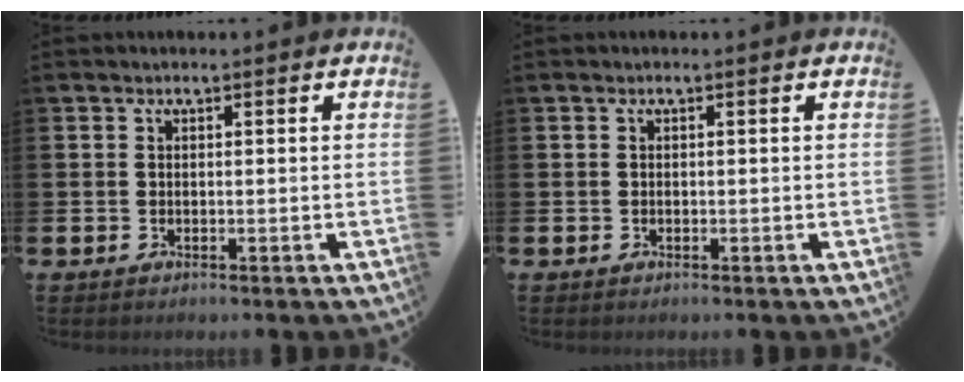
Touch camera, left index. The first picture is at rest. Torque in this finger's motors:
{"motor_torque": [-0.20, 0.09, -0.10, -0.01]}